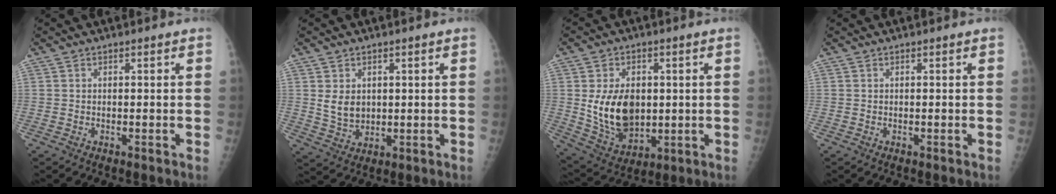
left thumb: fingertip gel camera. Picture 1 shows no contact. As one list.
[{"total": 4.9, "force": [1.0, 3.8, 3.0], "torque": [-0.037, -0.013, 0.030]}, {"total": 13.3, "force": [0.8, 9.1, 9.6], "torque": [-0.135, -0.020, 0.032]}, {"total": 0.0}]